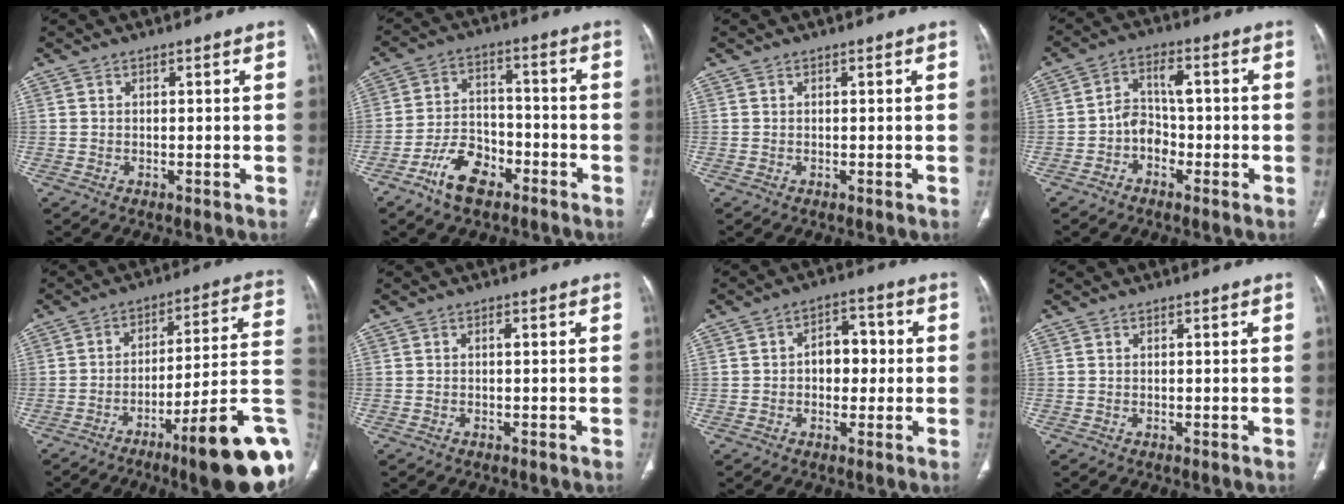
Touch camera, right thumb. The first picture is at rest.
{"total": 9.4, "force": [-5.8, 5.2, 5.2], "torque": [-0.085, 0.036, -0.107]}
{"total": 0.0}
{"total": 5.7, "force": [-2.1, 4.2, 3.3], "torque": [-0.044, 0.027, -0.047]}
{"total": 22.4, "force": [-9.4, 3.9, 20.0], "torque": [-0.203, 0.058, -0.133]}
{"total": 0.9, "force": [-0.2, 0.4, 0.8], "torque": [-0.014, 0.004, -0.005]}
{"total": 7.1, "force": [0.0, 5.1, 5.0], "torque": [-0.041, 0.021, -0.005]}
{"total": 0.0}